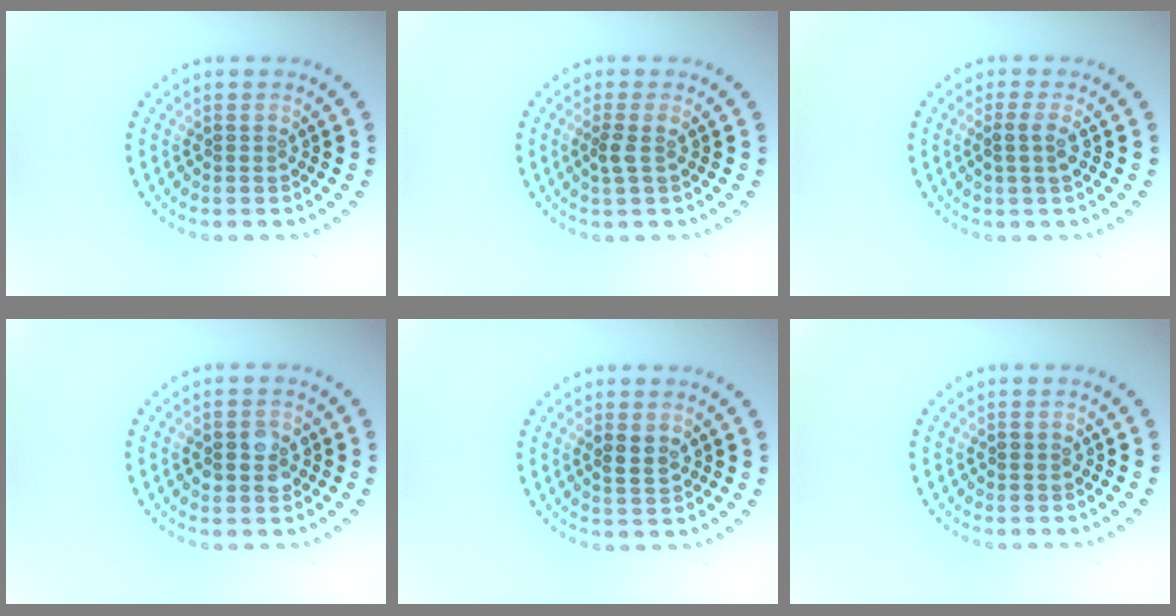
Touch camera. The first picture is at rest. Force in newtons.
{"total": 1.3, "press": 1.1, "slide": 0.7}
{"total": 1.6, "press": 1.2, "slide": 1.1}
{"total": 2.7, "press": 2.7, "slide": 0.1}
{"total": 1.3, "press": 1.3, "slide": 0.5}
{"total": 0.6, "press": 0.6, "slide": 0.1}